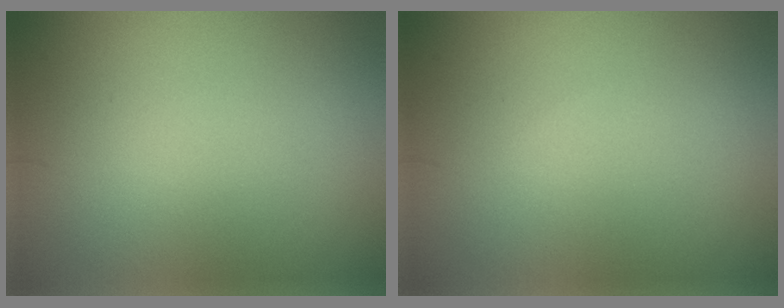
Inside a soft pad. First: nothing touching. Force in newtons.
{"total": 0.0}